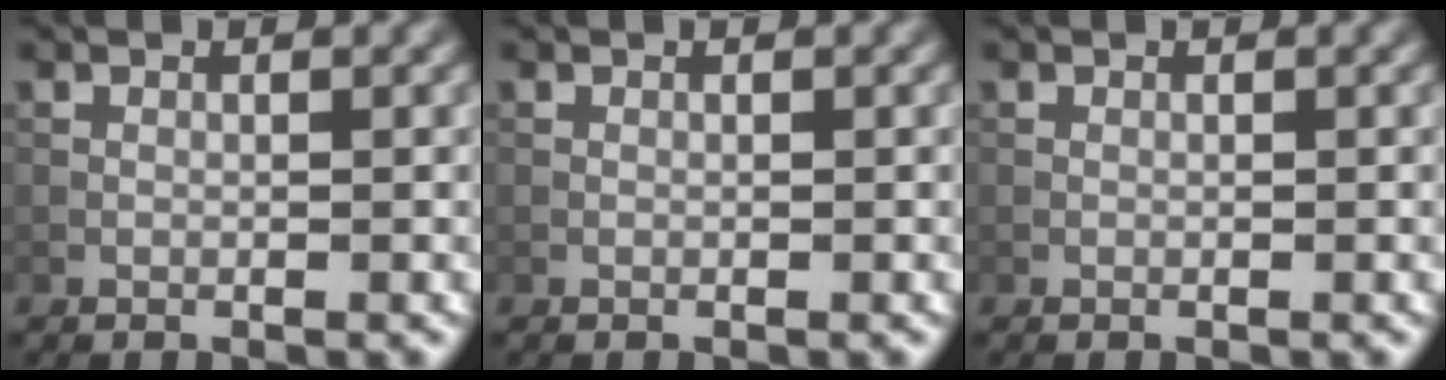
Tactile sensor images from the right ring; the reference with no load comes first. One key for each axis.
{"total": 0.0}
{"total": 0.0}